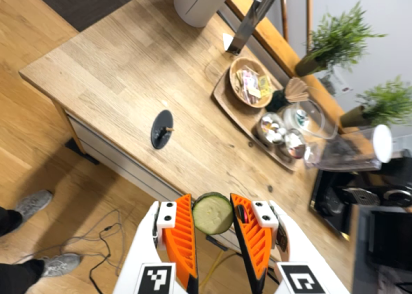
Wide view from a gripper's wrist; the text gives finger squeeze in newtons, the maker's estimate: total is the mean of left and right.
{"total": 8.0, "left": 8.6, "right": 7.5}